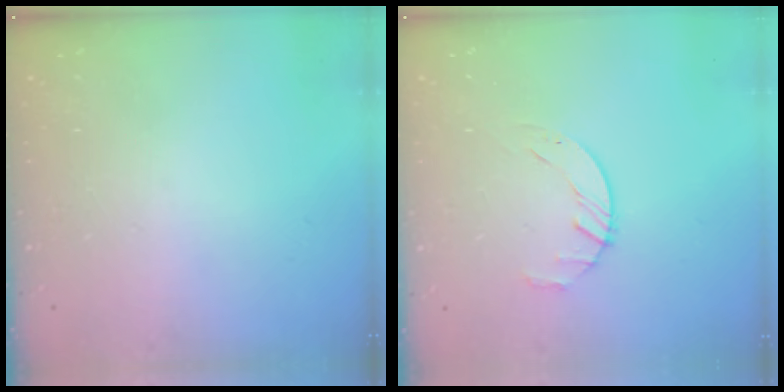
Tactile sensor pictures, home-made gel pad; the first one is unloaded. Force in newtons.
{"total": 2.1, "press": 2.1, "slide": 0.3}